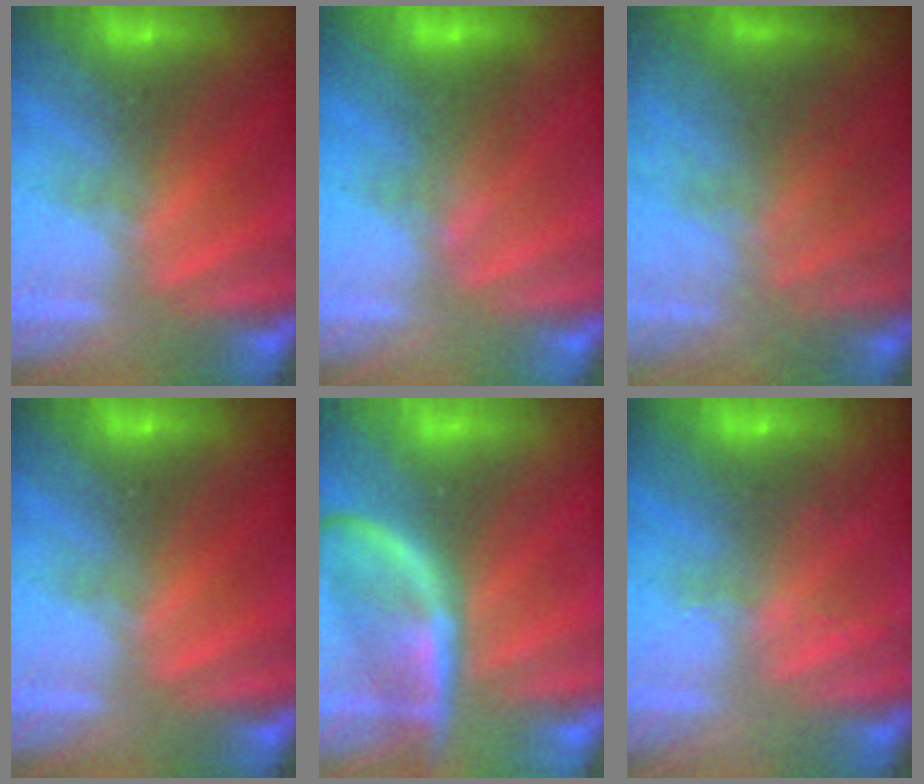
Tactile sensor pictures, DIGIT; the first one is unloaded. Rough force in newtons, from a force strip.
{"total": 1.6}
{"total": 7.4}
{"total": 0.0}
{"total": 2.4}
{"total": 2.1}